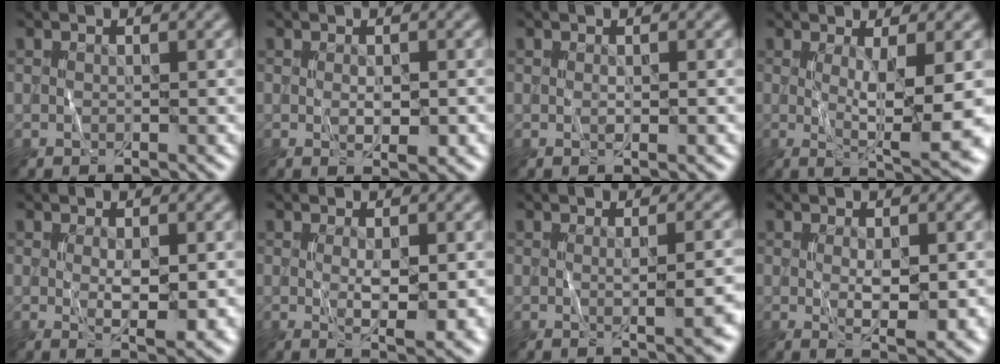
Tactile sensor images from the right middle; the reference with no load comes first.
{"total": 2.1, "force": [-0.2, 1.0, 1.9], "torque": [-0.031, -0.007, 0.001]}
{"total": 0.7, "force": [0.0, 0.2, 0.7], "torque": [-0.011, -0.003, 0.000]}
{"total": 6.6, "force": [-0.4, 1.2, 6.5], "torque": [-0.102, -0.012, -0.001]}
{"total": 3.2, "force": [0.0, 0.9, 3.0], "torque": [-0.054, -0.008, 0.006]}
{"total": 3.3, "force": [0.0, 0.9, 3.2], "torque": [-0.056, -0.008, 0.004]}
{"total": 4.3, "force": [-0.3, 1.2, 4.1], "torque": [-0.037, 0.001, 0.001]}
{"total": 3.2, "force": [0.0, 1.0, 3.0], "torque": [-0.052, -0.008, 0.006]}